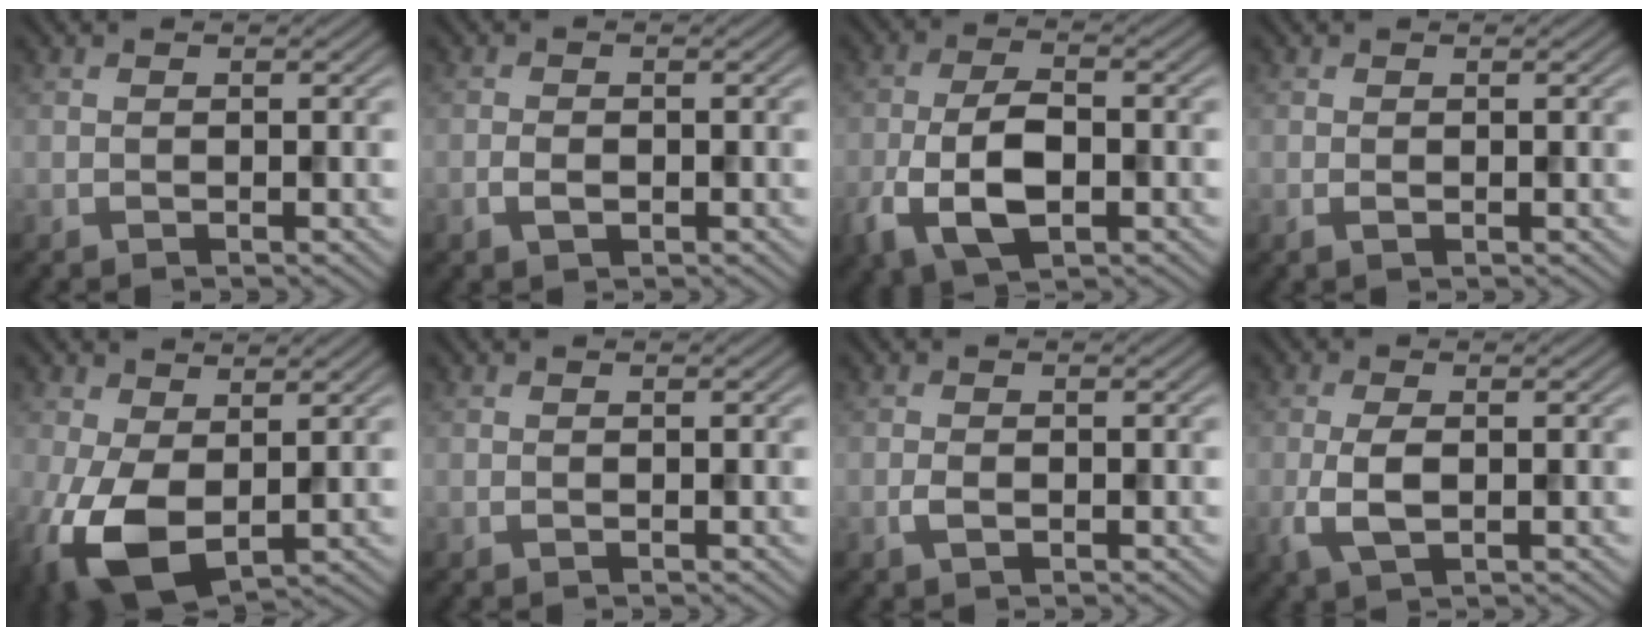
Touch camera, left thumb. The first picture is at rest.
{"total": 1.6, "force": [-0.6, 1.0, 1.2], "torque": [-0.025, -0.002, -0.011]}
{"total": 8.2, "force": [-2.7, 4.2, 6.5], "torque": [-0.145, -0.009, -0.058]}
{"total": 0.6, "force": [0.0, 0.3, 0.6], "torque": [-0.014, -0.002, 0.000]}
{"total": 8.9, "force": [-1.0, 5.3, 7.0], "torque": [-0.182, -0.012, -0.023]}
{"total": 0.0}
{"total": 1.4, "force": [-0.5, 0.7, 1.1], "torque": [-0.022, 0.000, -0.010]}
{"total": 4.1, "force": [-0.6, 1.9, 3.7], "torque": [-0.089, -0.005, -0.013]}